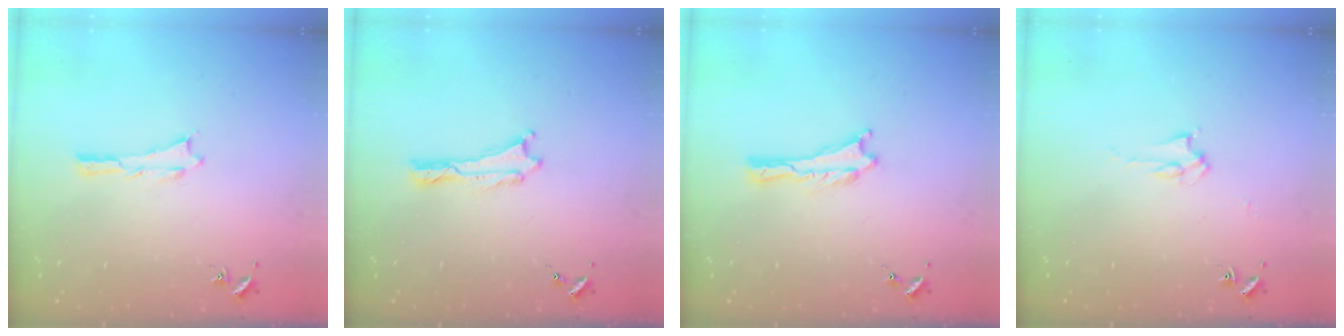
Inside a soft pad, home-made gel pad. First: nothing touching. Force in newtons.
{"total": 0.0}
{"total": 0.0}
{"total": 2.8, "press": 2.8, "slide": 0.4}